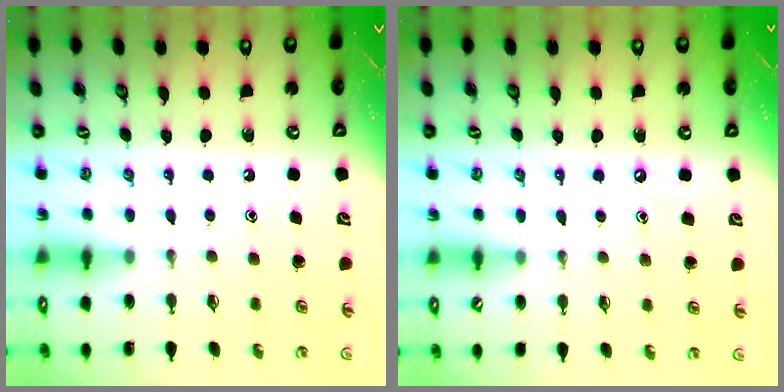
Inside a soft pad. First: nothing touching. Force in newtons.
{"total": 4.7, "press": 4.6, "slide": 0.6}